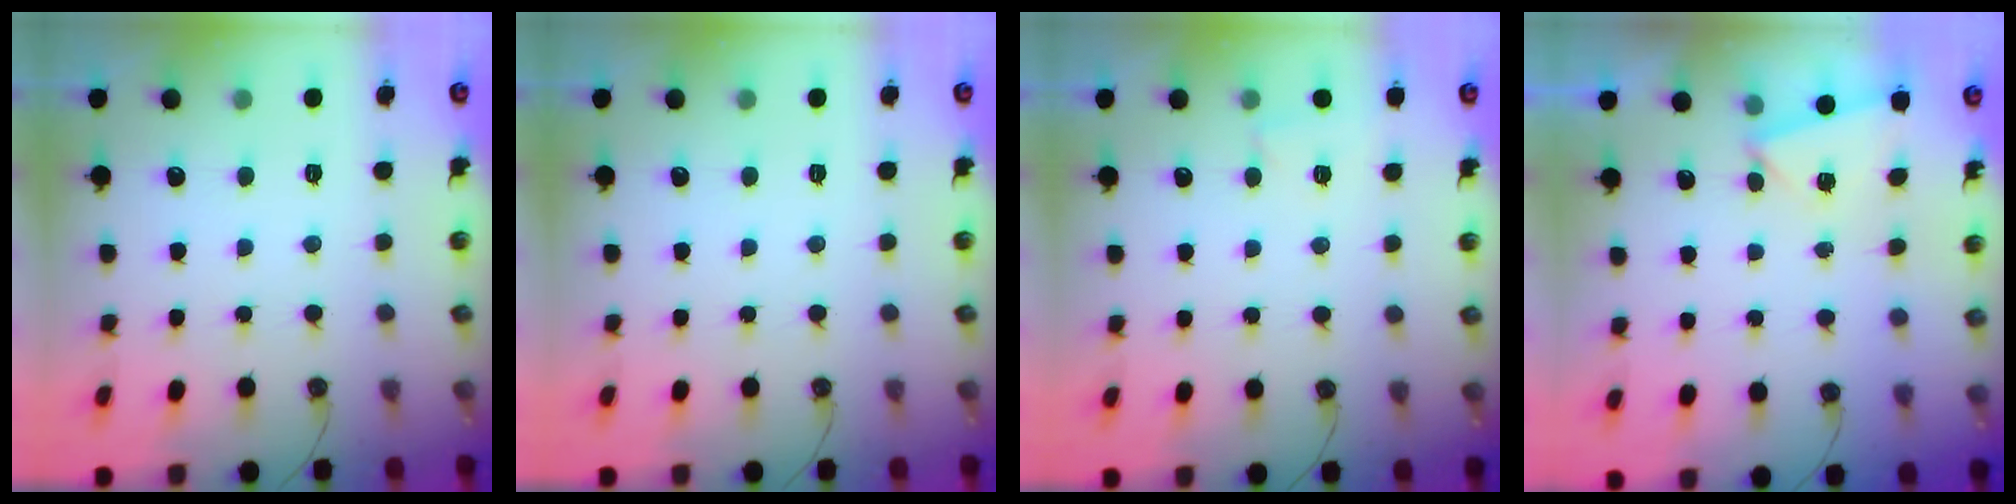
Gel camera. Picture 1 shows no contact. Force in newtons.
{"total": 0.0}
{"total": 3.0, "press": 2.8, "slide": 0.9}
{"total": 2.8, "press": 1.5, "slide": 2.3}